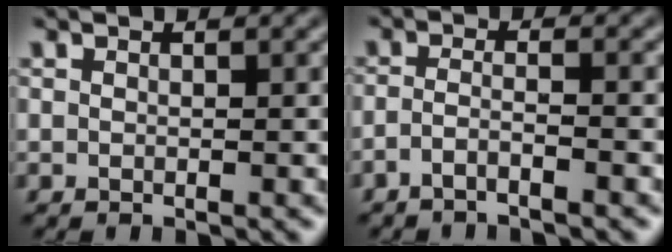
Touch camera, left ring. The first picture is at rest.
{"total": 2.0, "force": [-1.4, 0.3, 1.4], "torque": [-0.024, -0.001, -0.037]}